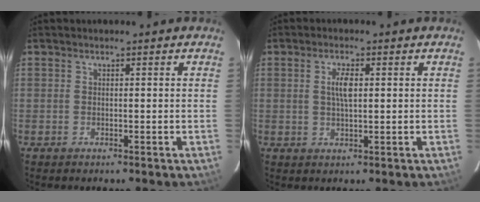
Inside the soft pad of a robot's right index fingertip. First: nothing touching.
{"total": 3.5, "force": [0.6, 1.2, 3.2], "torque": [-0.060, 0.003, 0.012]}